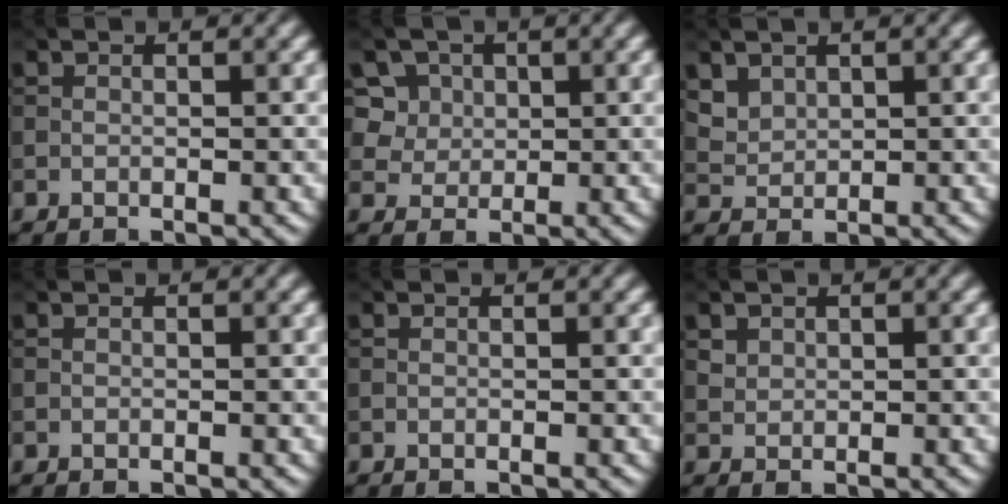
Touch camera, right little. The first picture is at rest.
{"total": 7.2, "force": [3.3, 5.7, 2.8], "torque": [-0.049, 0.009, 0.046]}
{"total": 2.3, "force": [1.5, 1.5, 0.7], "torque": [-0.023, -0.014, 0.050]}
{"total": 0.0}
{"total": 0.0}
{"total": 1.1, "force": [0.6, 0.9, 0.2], "torque": [-0.003, -0.004, 0.017]}